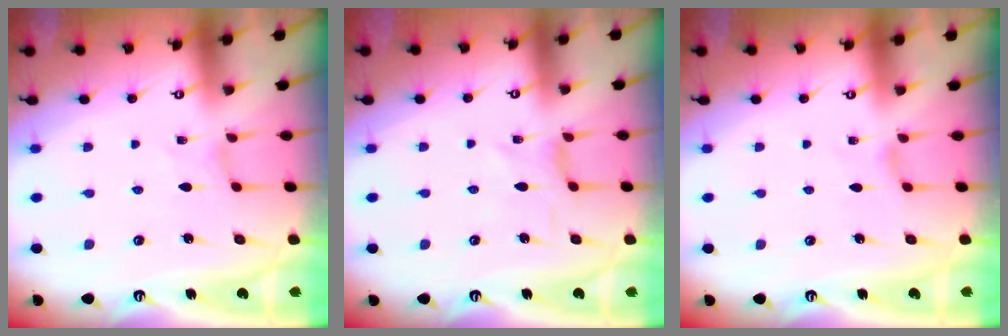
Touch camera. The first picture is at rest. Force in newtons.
{"total": 1.1, "press": 1.1, "slide": 0.4}
{"total": 1.5, "press": 1.4, "slide": 0.3}